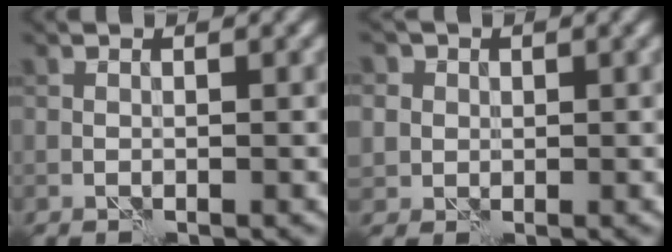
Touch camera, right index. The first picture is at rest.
{"total": 3.9, "force": [1.6, 3.3, 1.3], "torque": [-0.016, 0.013, 0.016]}